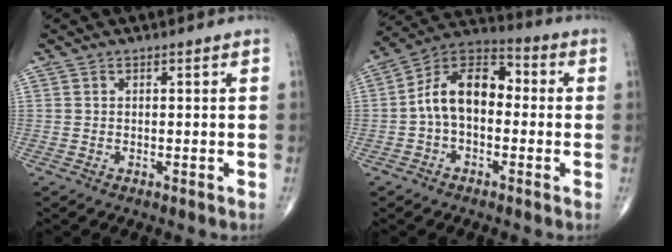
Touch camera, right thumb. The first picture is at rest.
{"total": 12.6, "force": [-0.5, 7.9, 9.8], "torque": [-0.151, 0.041, -0.026]}